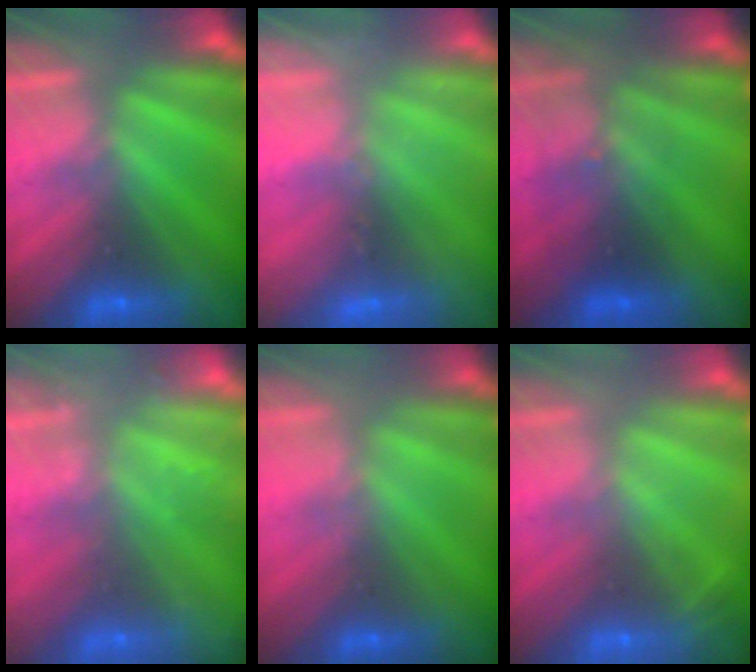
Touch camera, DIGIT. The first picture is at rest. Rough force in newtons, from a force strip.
{"total": 2.4}
{"total": 2.7}
{"total": 2.4}
{"total": 2.4}
{"total": 2.0}